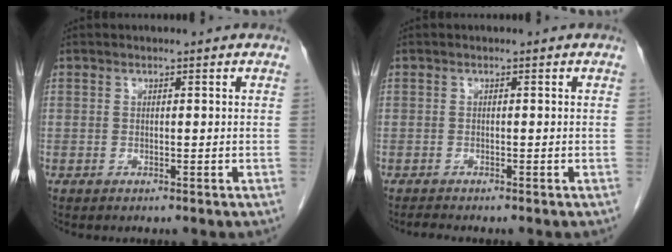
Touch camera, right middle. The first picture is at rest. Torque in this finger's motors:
{"motor_torque": [0.31, -0.14, -0.04, -0.01]}